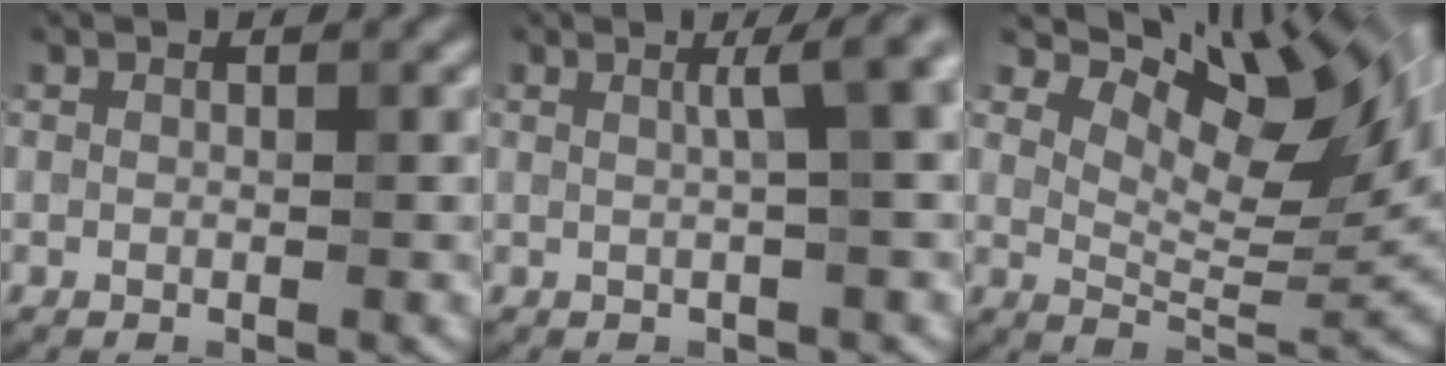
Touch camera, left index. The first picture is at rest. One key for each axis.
{"total": 4.4, "fx": 1.0, "fy": 1.2, "fz": 4.1, "tx": -0.032, "ty": 0.023, "tz": 0.011}
{"total": 11.8, "fx": 6.7, "fy": 4.6, "fz": 8.5, "tx": -0.125, "ty": 0.012, "tz": 0.111}